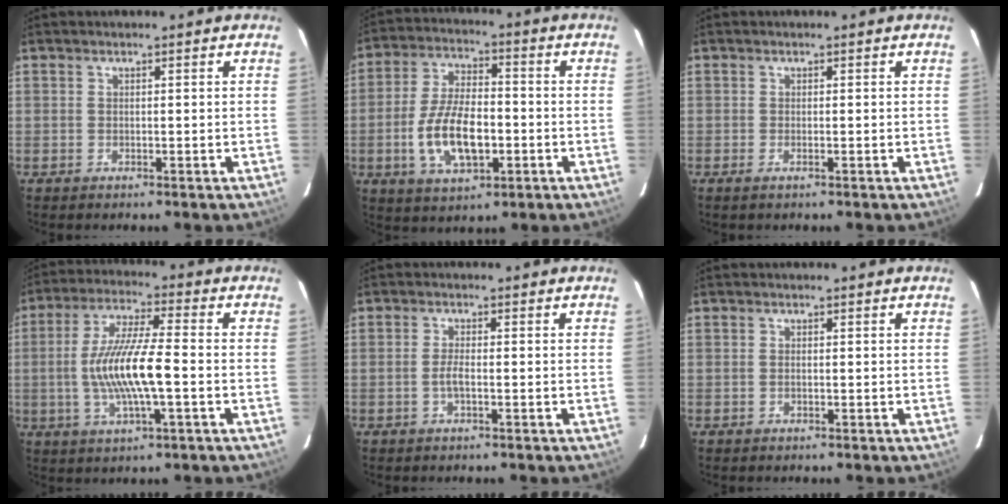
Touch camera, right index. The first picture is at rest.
{"total": 12.6, "force": [-3.1, 5.9, 10.7], "torque": [-0.216, 0.003, -0.049]}
{"total": 0.9, "force": [-0.5, -0.2, 0.8], "torque": [-0.015, 0.000, -0.010]}
{"total": 12.8, "force": [-2.0, 2.0, 12.5], "torque": [-0.244, -0.001, -0.038]}
{"total": 1.9, "force": [-0.6, 0.3, 1.7], "torque": [-0.036, 0.003, -0.013]}
{"total": 0.0}